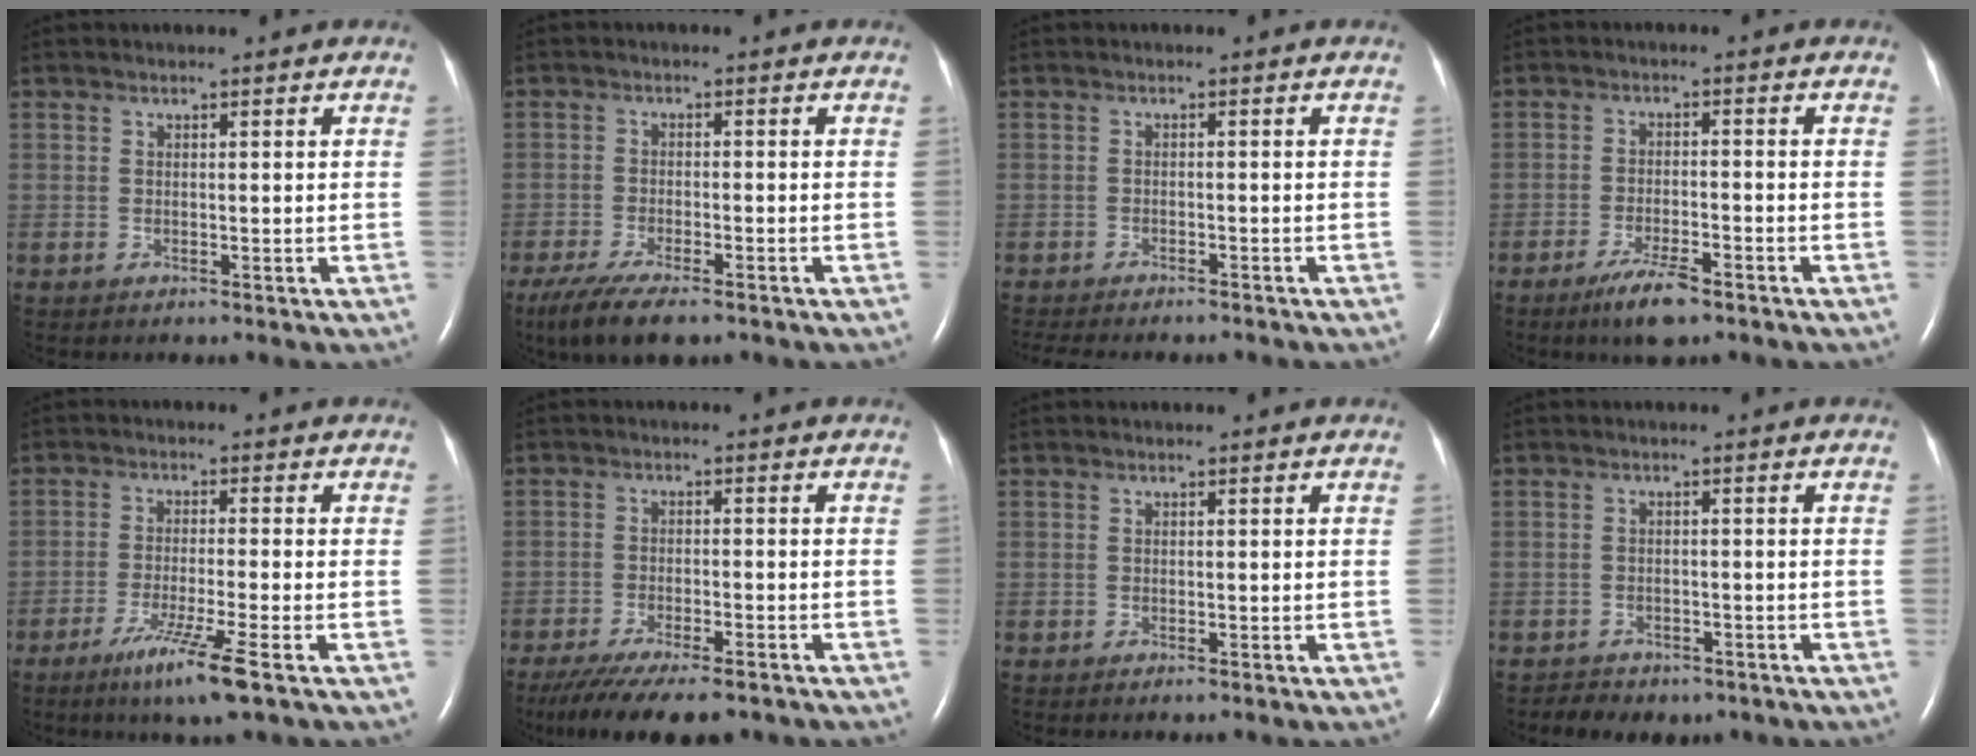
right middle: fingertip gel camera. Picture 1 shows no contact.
{"total": 9.4, "force": [-6.8, 2.5, 6.0], "torque": [-0.100, -0.020, -0.108]}
{"total": 10.2, "force": [-9.1, 1.9, 4.1], "torque": [-0.066, -0.010, -0.121]}
{"total": 5.7, "force": [-4.0, 1.1, 3.9], "torque": [-0.082, -0.009, -0.068]}
{"total": 7.4, "force": [-4.3, -1.3, 5.9], "torque": [-0.114, -0.025, -0.079]}
{"total": 13.9, "force": [-11.1, 2.8, 7.8], "torque": [-0.150, -0.030, -0.170]}
{"total": 0.6, "force": [-0.2, -0.6, 0.2], "torque": [-0.008, -0.002, -0.005]}
{"total": 4.9, "force": [-3.7, 2.9, 1.3], "torque": [-0.019, 0.008, -0.043]}